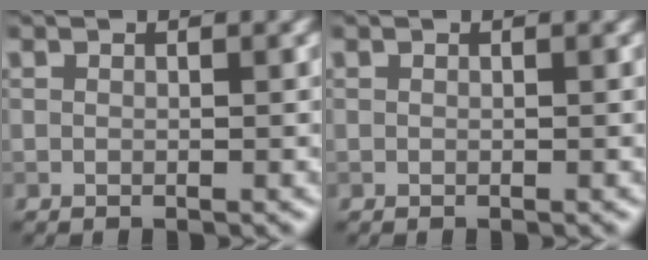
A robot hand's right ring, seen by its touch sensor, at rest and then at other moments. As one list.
[{"total": 0.0}]